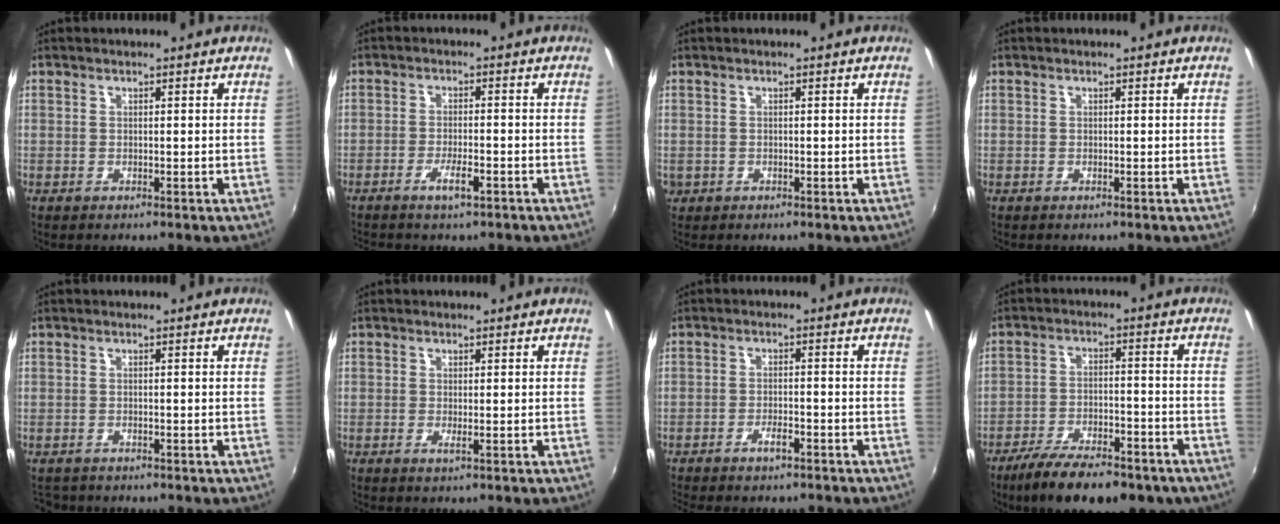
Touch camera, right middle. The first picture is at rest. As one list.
[{"total": 3.5, "force": [-2.4, 0.6, 2.4], "torque": [-0.057, -0.001, -0.045]}, {"total": 1.4, "force": [-0.3, 1.2, 0.4], "torque": [-0.009, -0.003, -0.005]}, {"total": 0.0}, {"total": 2.5, "force": [-2.2, 1.1, 0.7], "torque": [-0.019, -0.011, -0.033]}, {"total": 0.9, "force": [-0.2, -0.3, 0.9], "torque": [-0.016, -0.002, -0.003]}, {"total": 3.1, "force": [-2.5, 0.8, 1.7], "torque": [-0.044, 0.002, -0.044]}, {"total": 17.1, "force": [-12.6, 6.0, 9.8], "torque": [-0.185, -0.035, -0.186]}]